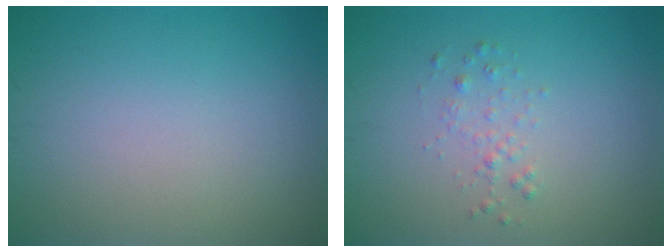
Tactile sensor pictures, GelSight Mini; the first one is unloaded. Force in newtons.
{"total": 1.1, "press": 1.1, "slide": 0.1}